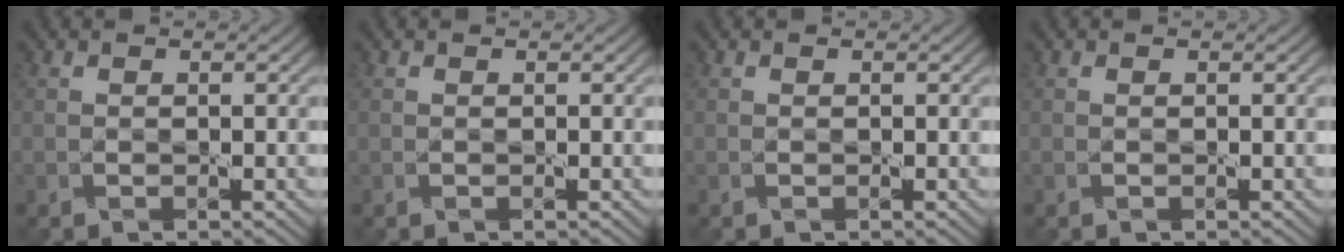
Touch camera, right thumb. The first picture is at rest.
{"total": 0.0}
{"total": 0.0}
{"total": 0.0}